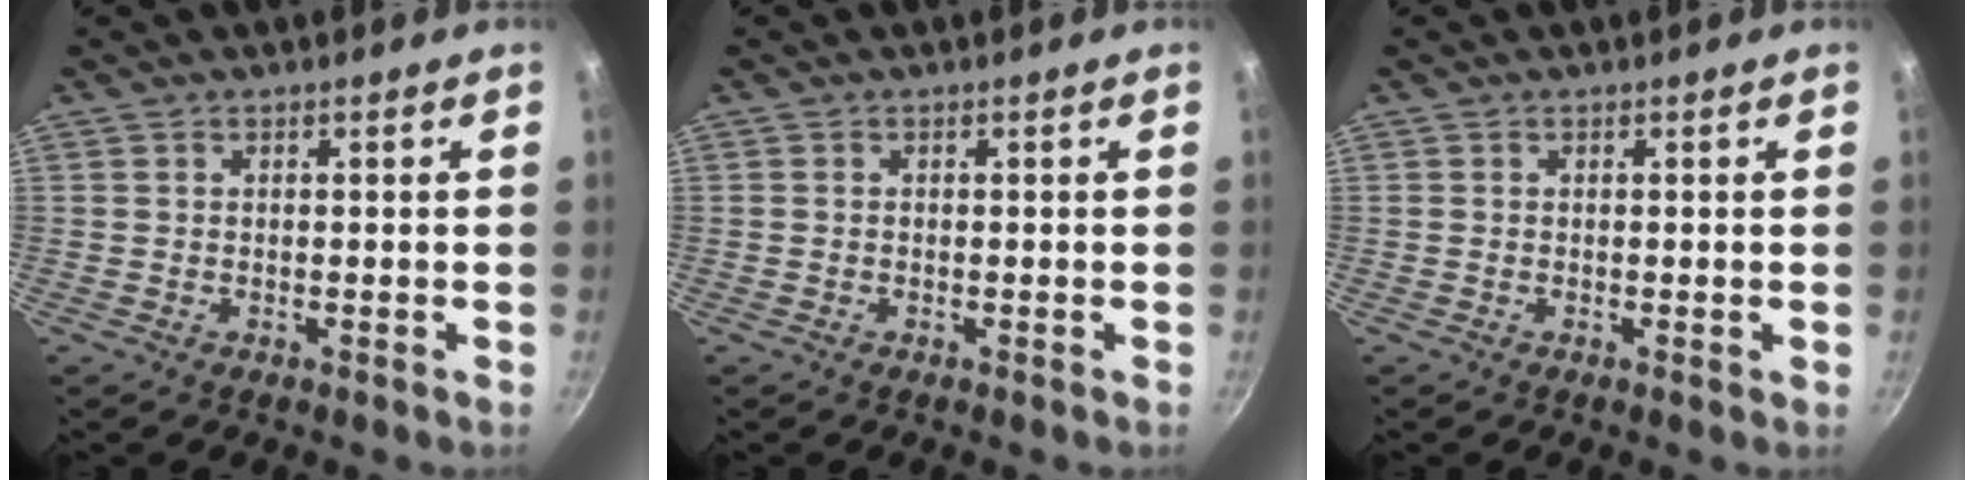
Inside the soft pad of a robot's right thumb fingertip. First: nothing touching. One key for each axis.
{"total": 0.0}
{"total": 0.0}